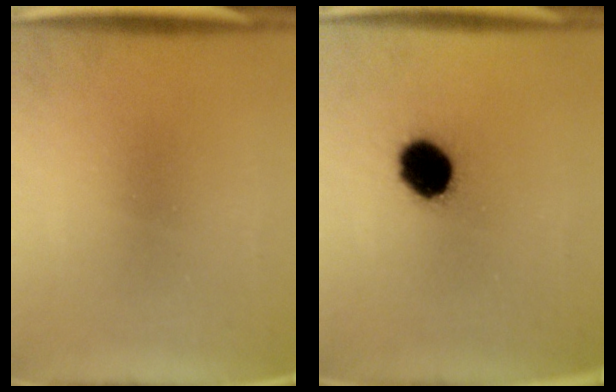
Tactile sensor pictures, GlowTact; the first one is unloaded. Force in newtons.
{"total": 10.8}